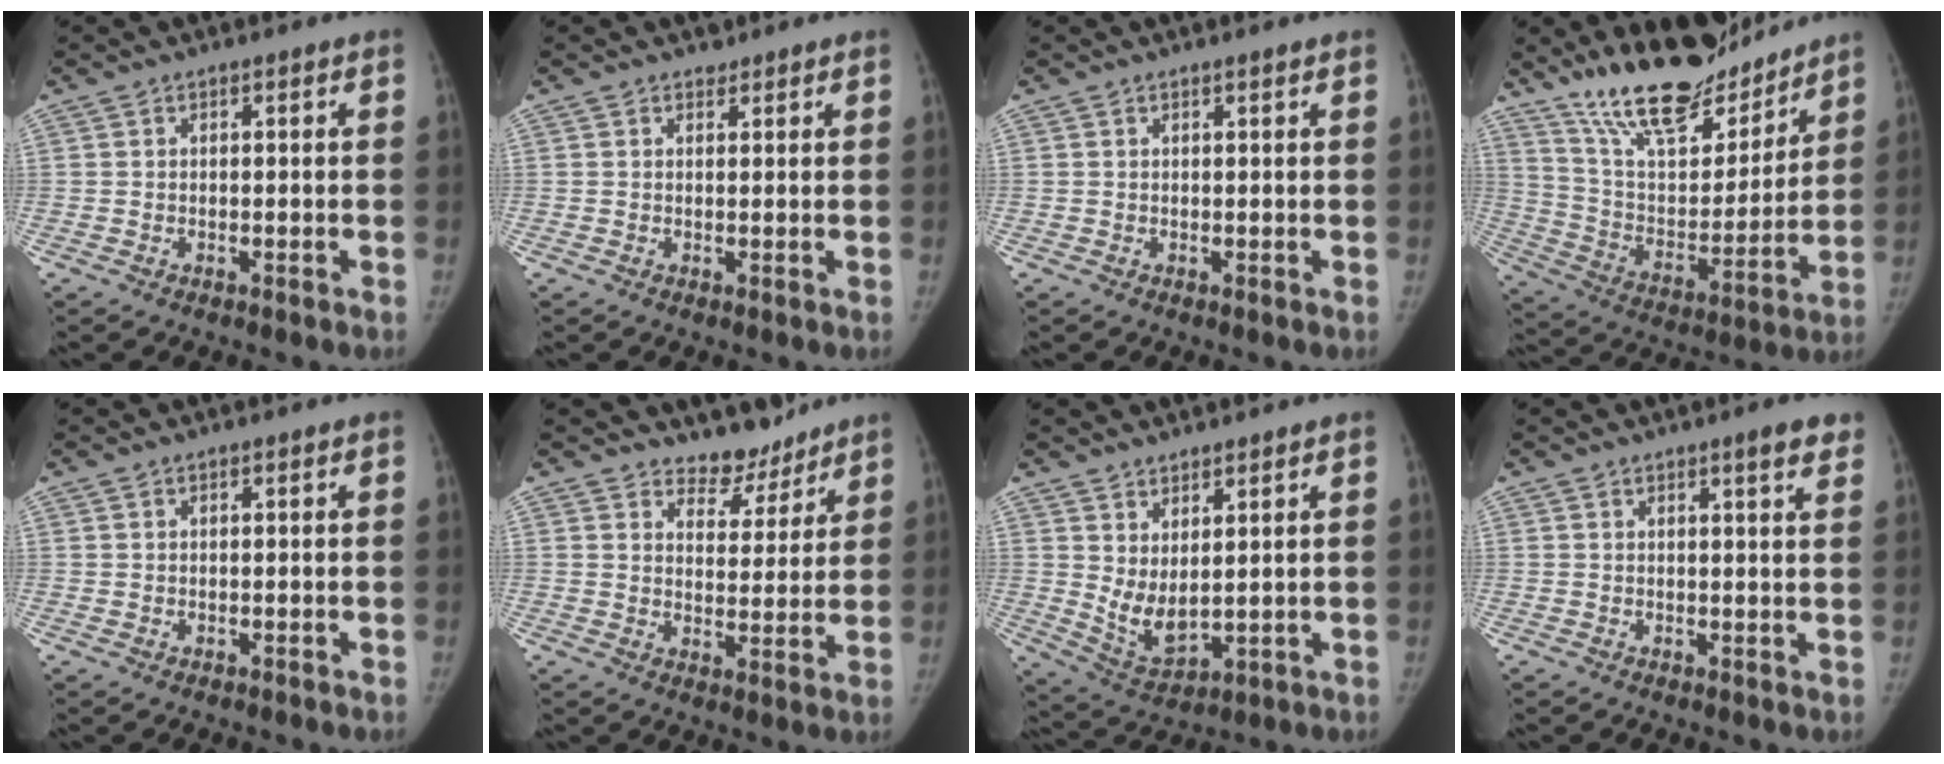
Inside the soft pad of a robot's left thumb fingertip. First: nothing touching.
{"total": 1.1, "force": [0.9, 0.6, 0.0], "torque": [0.007, -0.008, 0.010]}
{"total": 0.9, "force": [0.8, 0.0, 0.5], "torque": [-0.006, 0.000, 0.014]}
{"total": 21.1, "force": [17.3, 7.0, 9.7], "torque": [-0.119, -0.101, 0.299]}
{"total": 0.5, "force": [0.5, 0.2, 0.1], "torque": [0.000, -0.003, 0.008]}
{"total": 6.5, "force": [5.9, 2.7, 0.3], "torque": [0.025, -0.055, 0.097]}
{"total": 7.8, "force": [3.1, 3.4, 6.3], "torque": [-0.109, -0.038, 0.074]}
{"total": 4.3, "force": [3.0, 0.6, 3.0], "torque": [-0.029, -0.013, 0.036]}